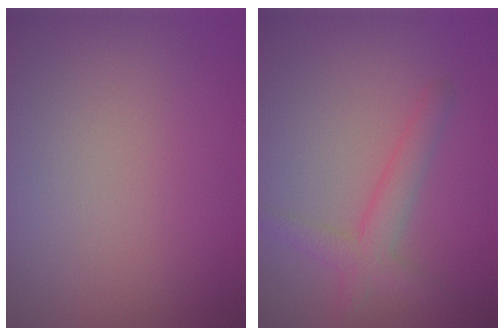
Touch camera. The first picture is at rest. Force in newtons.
{"total": 2.8, "press": 2.8, "slide": 0.2}